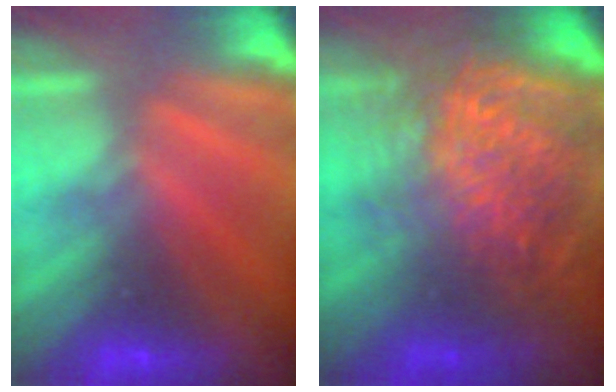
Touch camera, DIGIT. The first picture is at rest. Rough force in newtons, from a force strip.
{"total": 7.5}